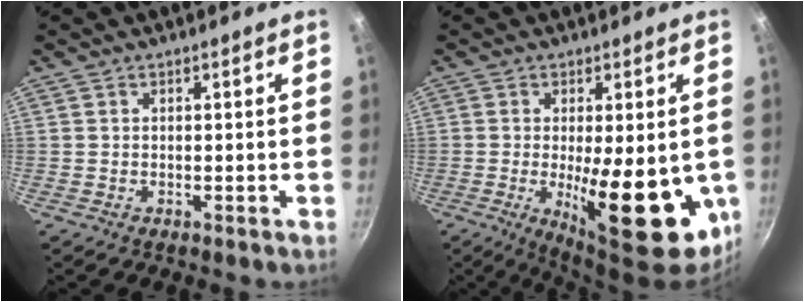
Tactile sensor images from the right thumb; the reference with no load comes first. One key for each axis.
{"total": 18.5, "fx": -3.4, "fy": 6.5, "fz": 17.0, "tx": -0.219, "ty": -0.014, "tz": -0.032}